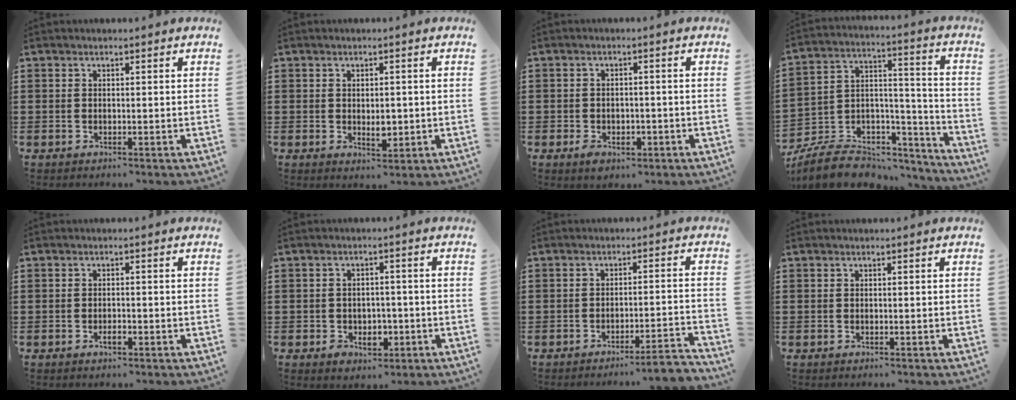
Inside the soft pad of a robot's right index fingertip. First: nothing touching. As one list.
[{"total": 3.1, "force": [-0.2, 1.7, 2.6], "torque": [-0.033, -0.003, -0.006]}, {"total": 2.1, "force": [-1.2, 1.4, 1.1], "torque": [-0.024, -0.001, -0.026]}, {"total": 8.8, "force": [-7.2, 4.0, 3.0], "torque": [-0.057, 0.018, -0.135]}, {"total": 1.5, "force": [-0.7, 0.6, 1.2], "torque": [-0.023, -0.001, -0.013]}, {"total": 3.2, "force": [-1.3, 2.6, 1.4], "torque": [-0.024, 0.002, -0.030]}, {"total": 4.0, "force": [-3.6, -0.2, 1.7], "torque": [-0.029, -0.010, -0.071]}, {"total": 0.0}]